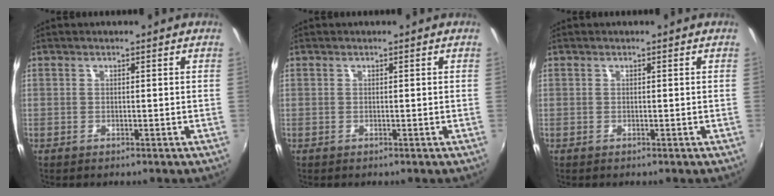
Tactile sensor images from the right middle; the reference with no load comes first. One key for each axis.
{"total": 0.0}
{"total": 0.0}